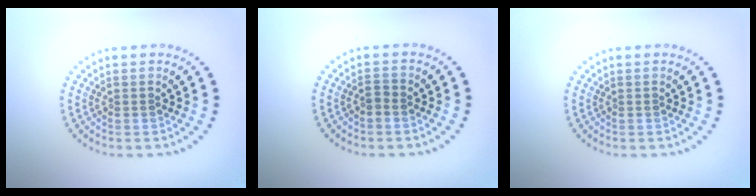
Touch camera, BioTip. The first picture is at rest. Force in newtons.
{"total": 0.8, "press": 0.7, "slide": 0.4}
{"total": 0.0}